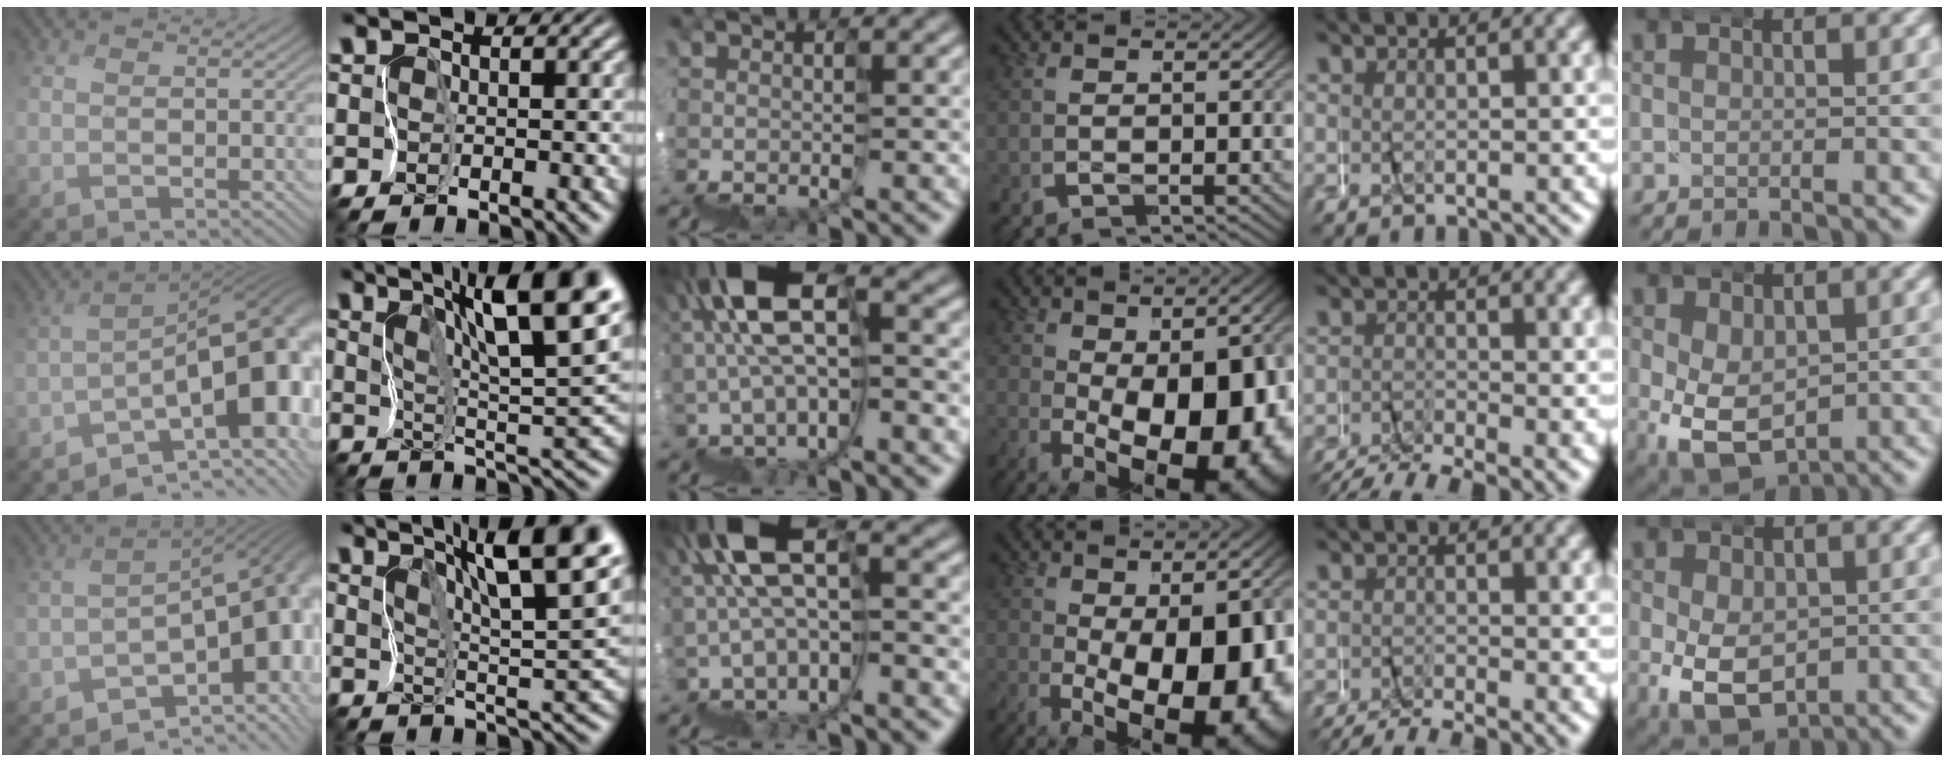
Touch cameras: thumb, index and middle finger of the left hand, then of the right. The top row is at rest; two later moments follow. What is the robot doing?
{"motion": "wrap", "object": "masking tape"}